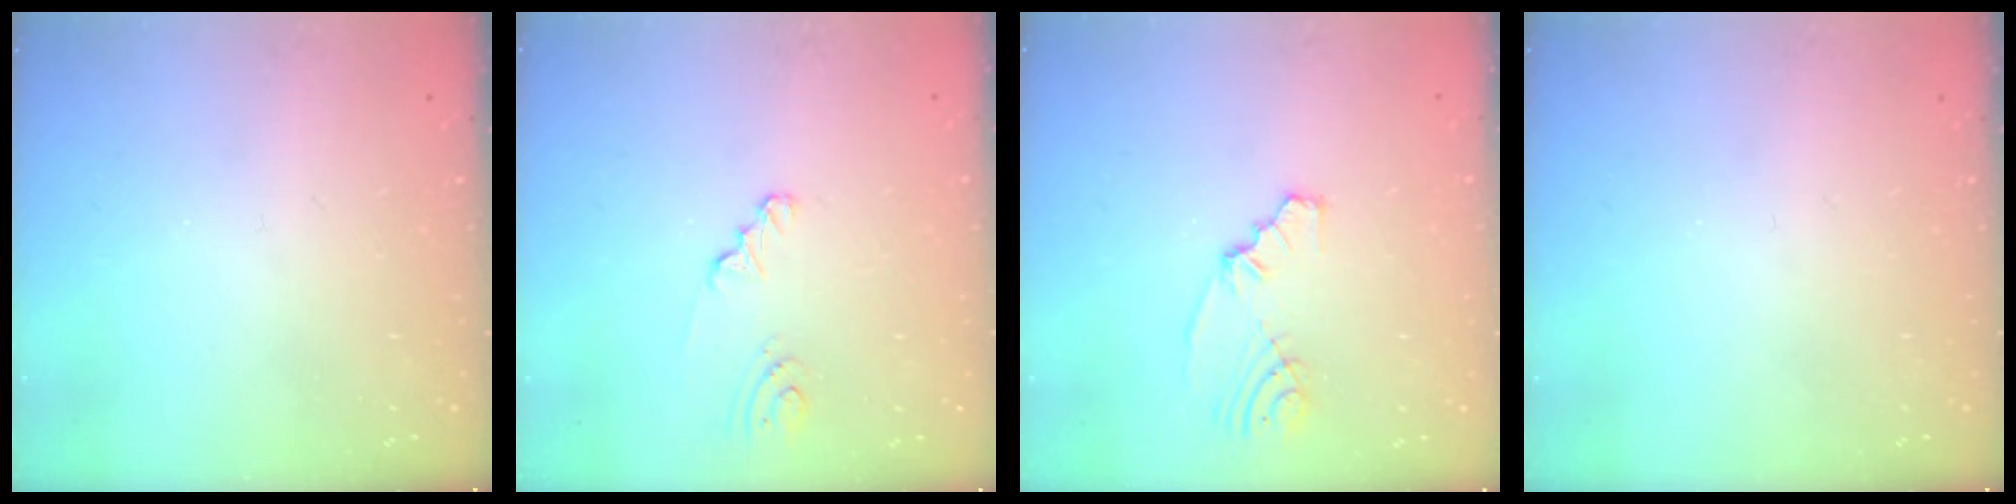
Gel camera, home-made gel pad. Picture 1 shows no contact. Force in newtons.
{"total": 2.4, "press": 2.4, "slide": 0.2}
{"total": 4.7, "press": 3.0, "slide": 3.7}
{"total": 0.0}